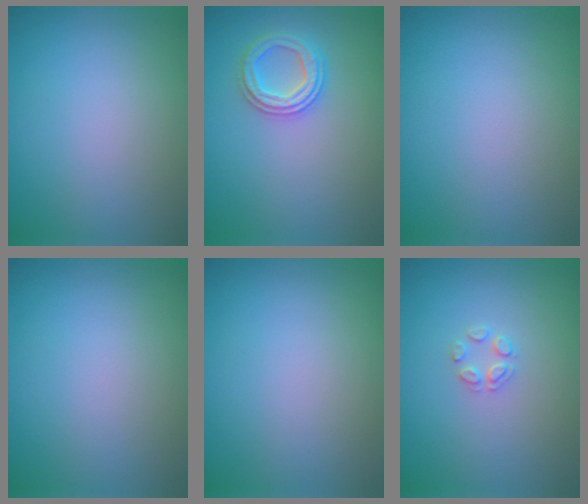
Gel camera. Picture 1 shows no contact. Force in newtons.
{"total": 2.6, "press": 2.6, "slide": 0.1}
{"total": 0.0}
{"total": 0.0}
{"total": 0.0}
{"total": 1.5, "press": 1.5, "slide": 0.1}